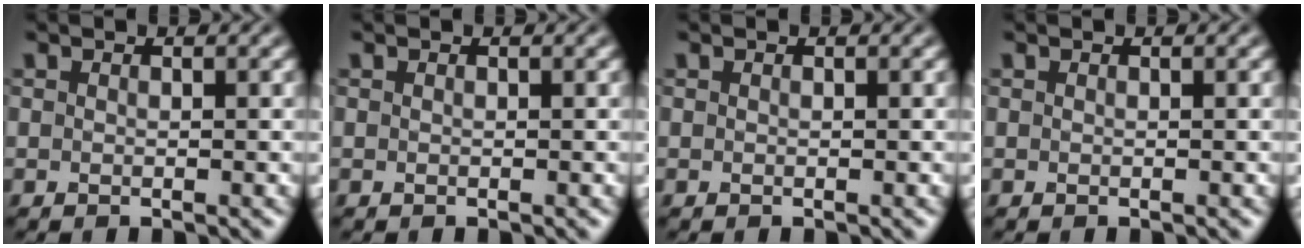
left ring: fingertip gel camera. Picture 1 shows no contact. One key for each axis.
{"total": 0.0}
{"total": 0.0}
{"total": 0.0}